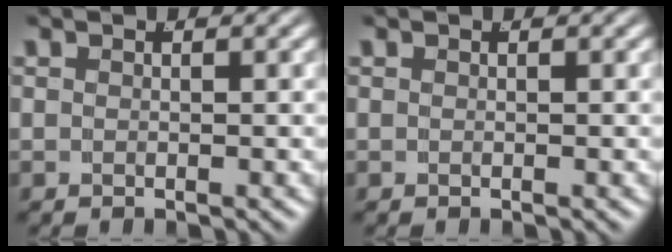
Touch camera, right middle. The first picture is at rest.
{"total": 0.0}